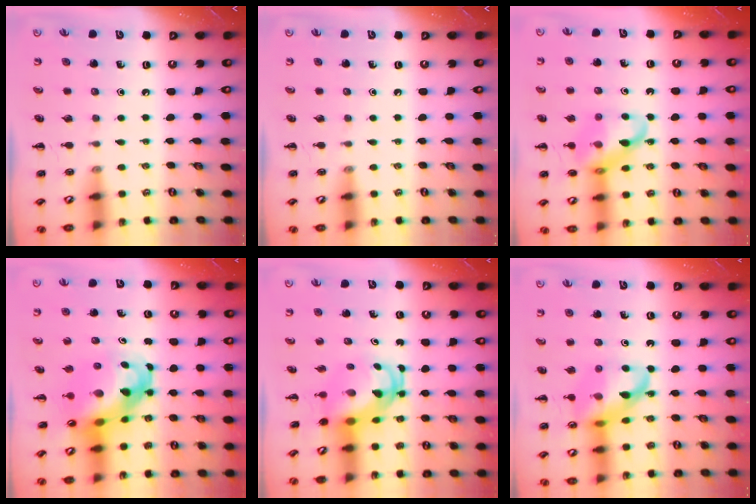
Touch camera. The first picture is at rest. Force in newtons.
{"total": 0.0}
{"total": 16.0, "press": 15.7, "slide": 2.8}
{"total": 8.9, "press": 8.5, "slide": 2.8}
{"total": 5.1, "press": 5.0, "slide": 0.5}
{"total": 15.2, "press": 15.0, "slide": 2.6}